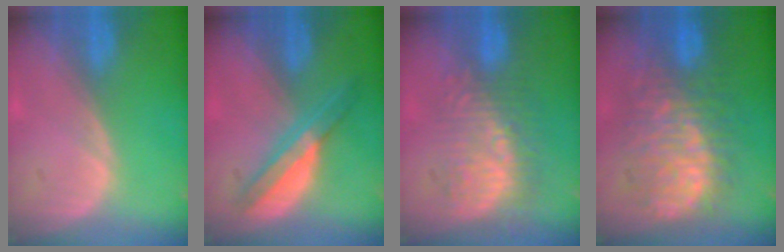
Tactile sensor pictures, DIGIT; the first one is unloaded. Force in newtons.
{"total": 5.9, "press": 5.4, "slide": 2.3}
{"total": 9.4, "press": 8.5, "slide": 4.0}
{"total": 11.9, "press": 11.8, "slide": 1.4}